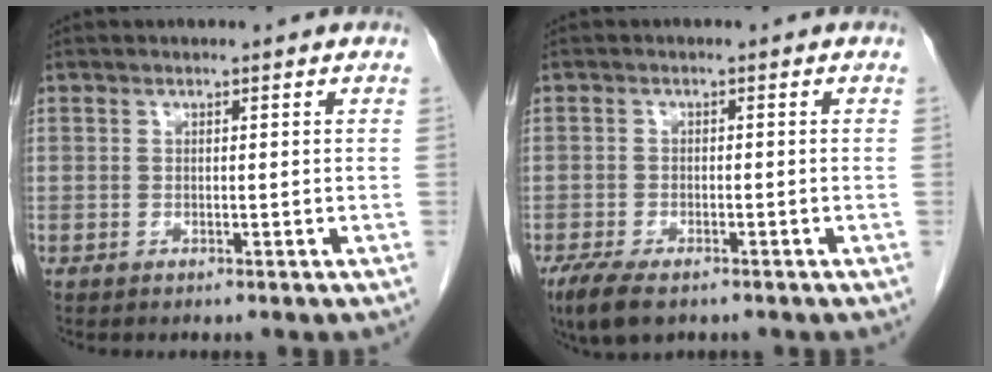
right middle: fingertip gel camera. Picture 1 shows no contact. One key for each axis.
{"total": 6.1, "fx": -4.3, "fy": 2.2, "fz": 3.7, "tx": -0.069, "ty": -0.013, "tz": -0.069}